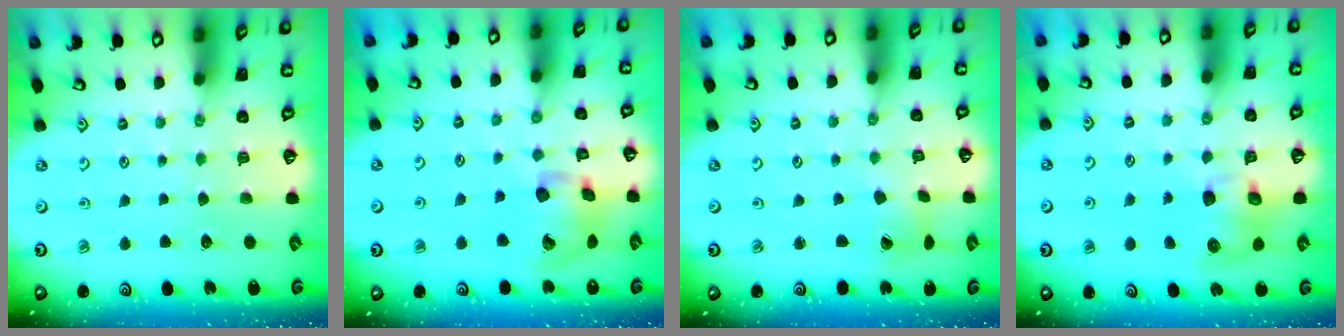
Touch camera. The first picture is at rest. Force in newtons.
{"total": 17.4, "press": 17.2, "slide": 2.6}
{"total": 2.7, "press": 2.7, "slide": 0.4}
{"total": 8.9, "press": 8.9, "slide": 1.3}